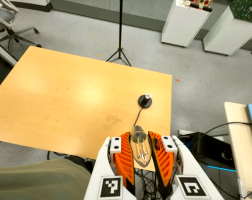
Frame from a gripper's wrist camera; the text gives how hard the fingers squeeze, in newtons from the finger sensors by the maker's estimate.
{"total": 23.3, "left": 26.3, "right": 20.3}